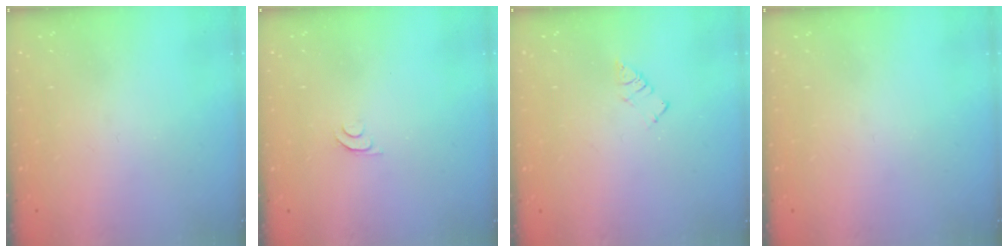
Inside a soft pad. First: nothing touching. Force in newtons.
{"total": 4.8, "press": 4.7, "slide": 0.6}
{"total": 3.3, "press": 3.3, "slide": 0.4}
{"total": 0.0}